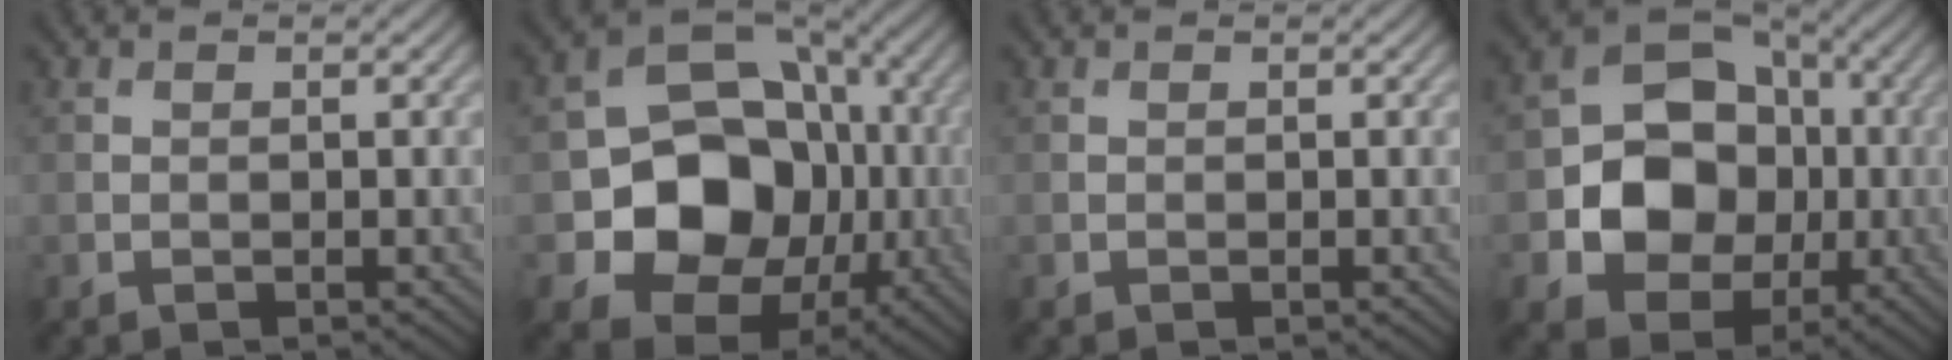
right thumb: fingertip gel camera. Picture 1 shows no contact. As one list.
[{"total": 13.8, "force": [-2.3, 11.3, 7.6], "torque": [-0.129, -0.015, -0.058]}, {"total": 0.0}, {"total": 11.8, "force": [-1.4, 9.8, 6.6], "torque": [-0.118, -0.005, -0.045]}]